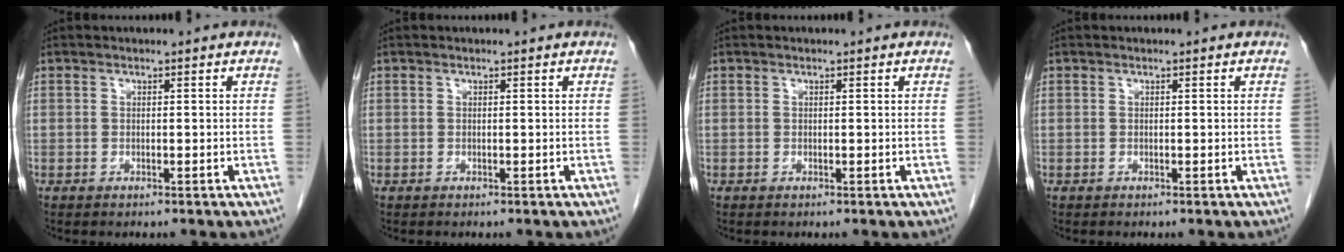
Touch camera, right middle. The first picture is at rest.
{"total": 0.0}
{"total": 0.0}
{"total": 0.0}